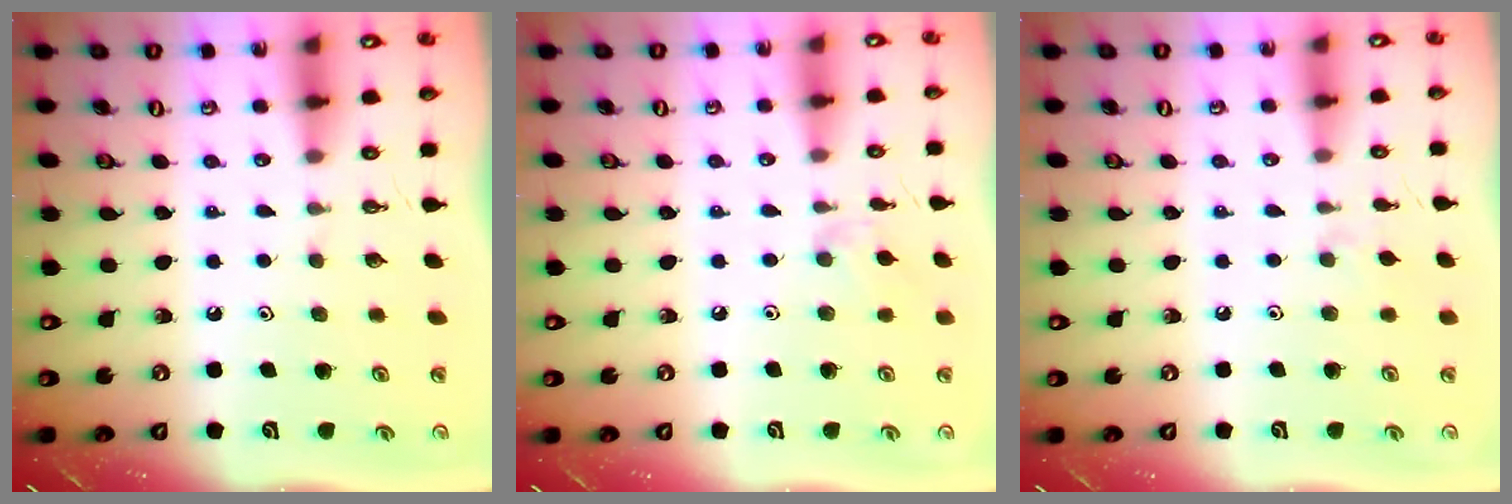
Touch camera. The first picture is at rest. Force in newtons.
{"total": 6.9, "press": 6.9, "slide": 0.9}
{"total": 3.2, "press": 3.2, "slide": 0.5}